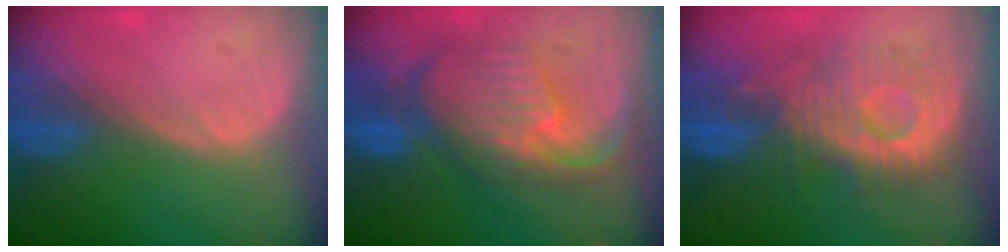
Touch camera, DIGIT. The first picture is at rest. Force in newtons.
{"total": 10.8, "press": 9.6, "slide": 5.0}
{"total": 10.2, "press": 9.9, "slide": 2.6}